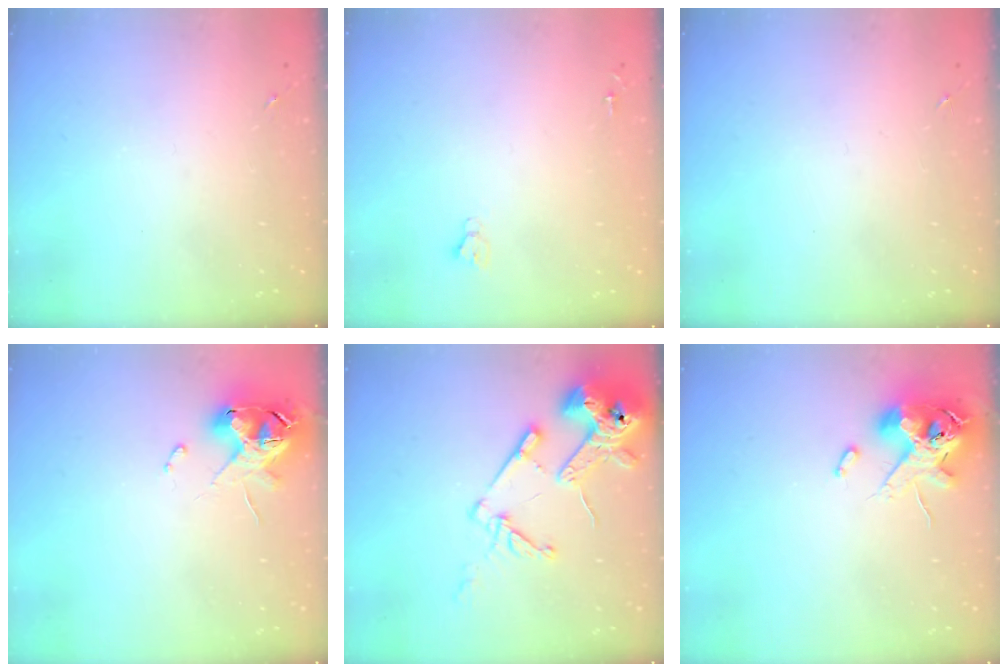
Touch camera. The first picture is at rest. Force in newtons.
{"total": 2.7, "press": 2.7, "slide": 0.0}
{"total": 0.0}
{"total": 11.5, "press": 11.4, "slide": 1.5}
{"total": 17.2, "press": 17.1, "slide": 2.1}
{"total": 12.9, "press": 12.7, "slide": 2.2}